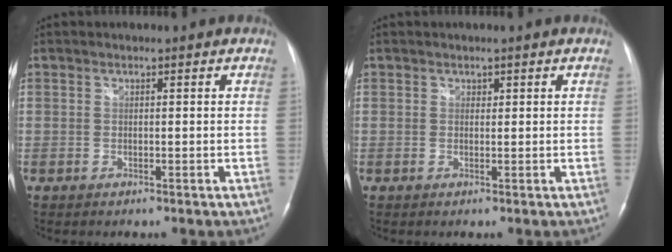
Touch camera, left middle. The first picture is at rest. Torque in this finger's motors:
{"motor_torque": [0.01, 0.20, 0.10, 0.01]}